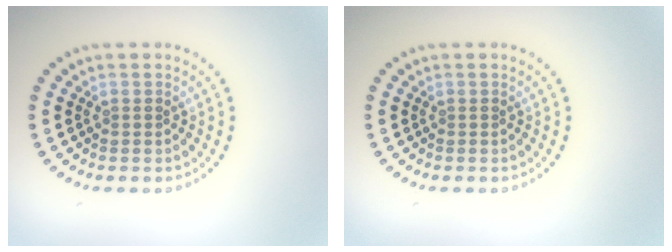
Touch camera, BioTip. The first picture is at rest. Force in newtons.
{"total": 0.0}